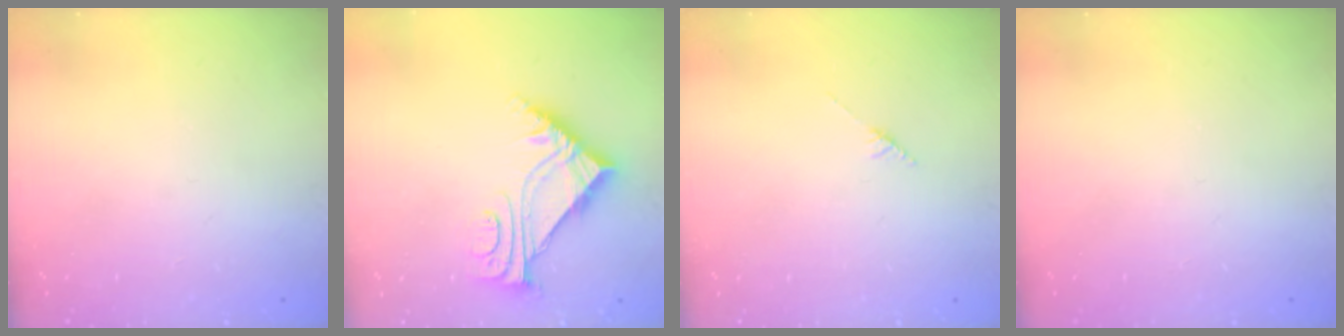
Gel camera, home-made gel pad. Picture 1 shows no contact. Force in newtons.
{"total": 8.0, "press": 8.0, "slide": 0.8}
{"total": 2.8, "press": 2.8, "slide": 0.4}
{"total": 0.0}